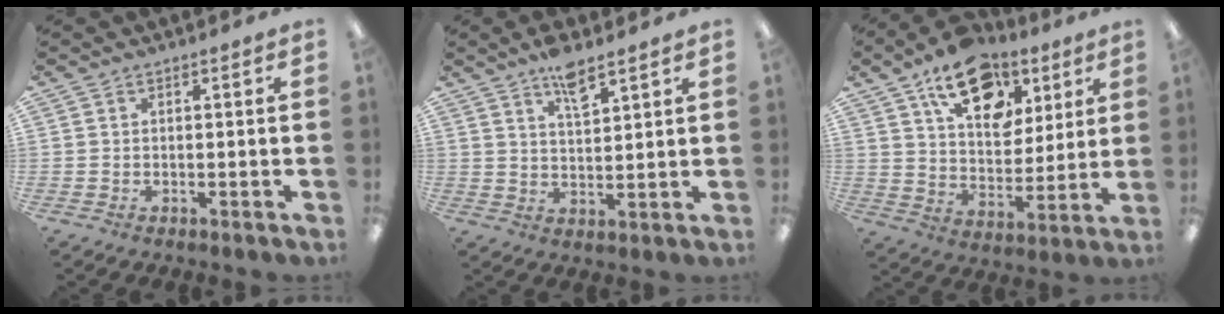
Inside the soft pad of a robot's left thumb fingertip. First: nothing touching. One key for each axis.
{"total": 6.8, "fx": 5.1, "fy": 2.0, "fz": 4.1, "tx": -0.062, "ty": -0.029, "tz": 0.084}
{"total": 17.0, "fx": 10.5, "fy": 9.9, "fz": 9.0, "tx": -0.133, "ty": -0.048, "tz": 0.185}